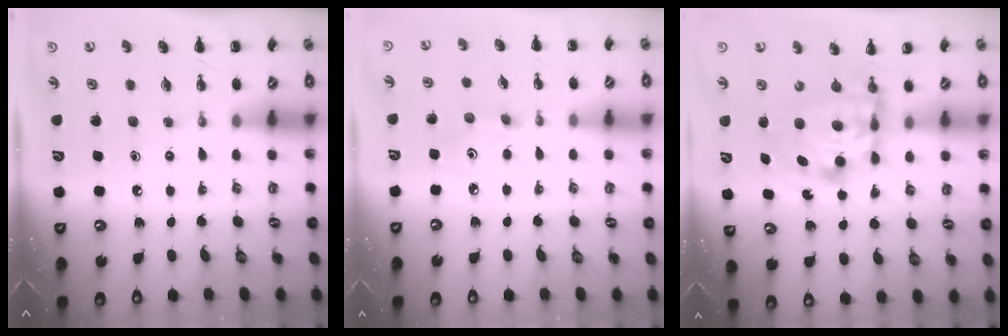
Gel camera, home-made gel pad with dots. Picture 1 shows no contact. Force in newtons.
{"total": 2.4, "press": 2.3, "slide": 0.7}
{"total": 7.9, "press": 7.8, "slide": 1.2}